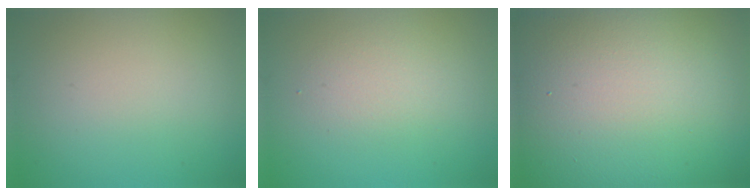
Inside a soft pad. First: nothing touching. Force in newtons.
{"total": 2.0, "press": 2.0, "slide": 0.2}
{"total": 23.0, "press": 23.0, "slide": 1.7}